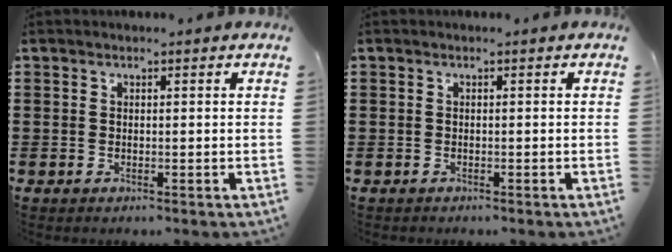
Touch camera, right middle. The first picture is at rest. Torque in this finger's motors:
{"motor_torque": [-0.83, 0.77, -0.24, -0.06]}